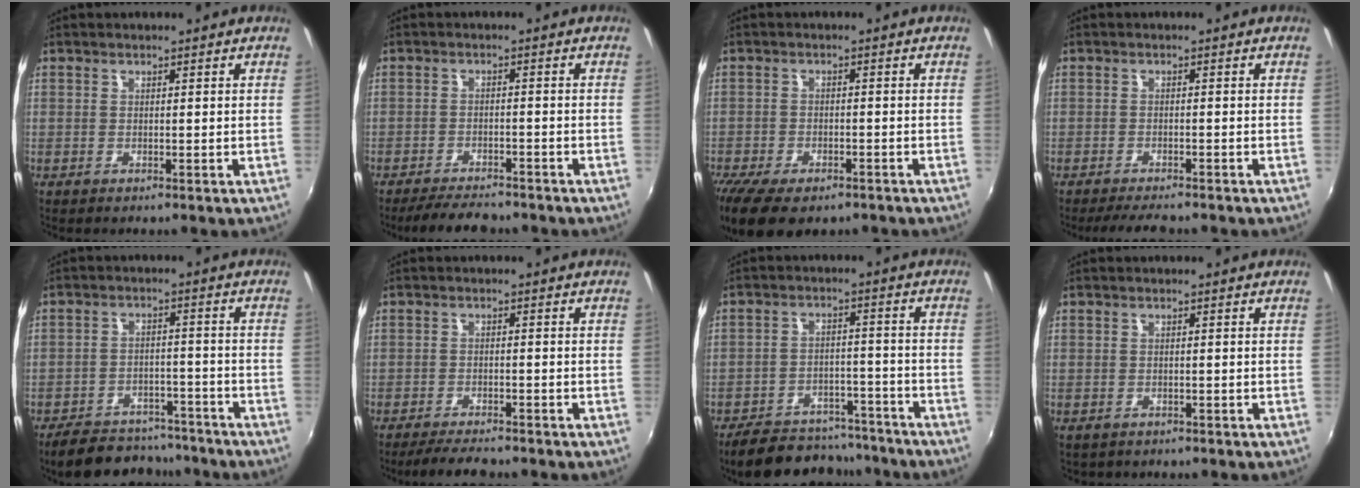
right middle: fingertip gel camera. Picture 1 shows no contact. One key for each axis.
{"total": 7.5, "fx": -6.7, "fy": 1.8, "fz": 3.0, "tx": -0.079, "ty": -0.012, "tz": -0.104}
{"total": 11.6, "fx": -8.3, "fy": 4.7, "fz": 6.5, "tx": -0.152, "ty": -0.039, "tz": -0.135}
{"total": 5.6, "fx": -4.9, "fy": 0.9, "fz": 2.5, "tx": -0.059, "ty": -0.014, "tz": -0.077}
{"total": 13.6, "fx": -11.7, "fy": 5.3, "fz": 4.6, "tx": -0.109, "ty": 0.016, "tz": -0.155}
{"total": 5.9, "fx": -5.2, "fy": 0.9, "fz": 2.6, "tx": -0.068, "ty": -0.014, "tz": -0.086}
{"total": 16.0, "fx": -13.9, "fy": 5.9, "fz": 5.5, "tx": -0.122, "ty": 0.021, "tz": -0.181}
{"total": 0.7, "fx": -0.4, "fy": 0.6, "fz": 0.0, "tx": -0.003, "ty": 0.000, "tz": -0.002}